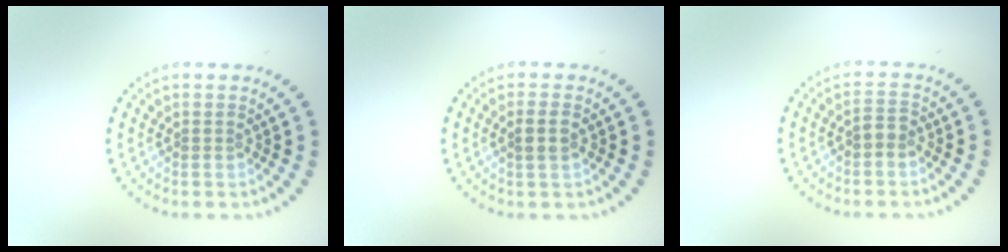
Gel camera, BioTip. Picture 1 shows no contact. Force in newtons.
{"total": 1.7, "press": 1.6, "slide": 0.6}
{"total": 1.2, "press": 1.1, "slide": 0.4}